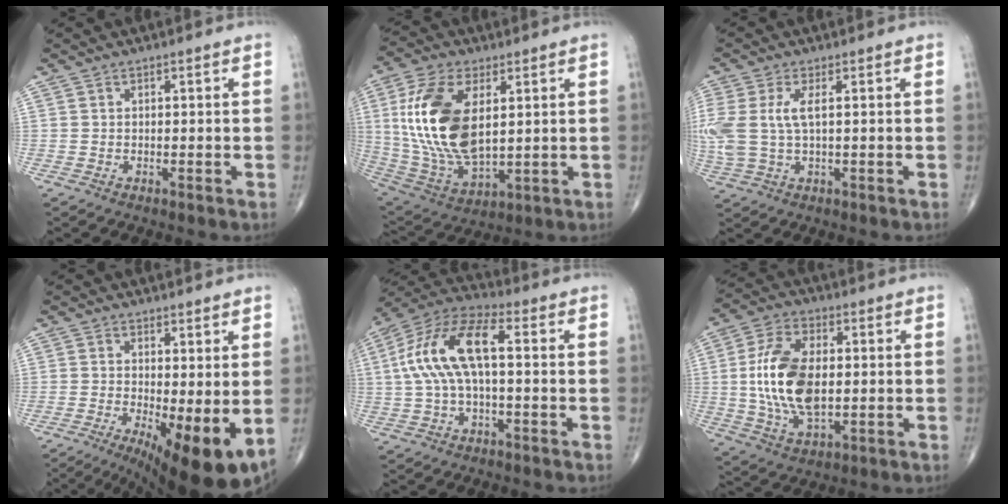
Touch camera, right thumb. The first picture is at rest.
{"total": 20.1, "force": [3.7, 10.4, 16.8], "torque": [-0.338, -0.021, 0.078]}
{"total": 9.0, "force": [1.3, 4.1, 8.0], "torque": [-0.216, 0.008, 0.034]}
{"total": 12.3, "force": [-2.6, 3.6, 11.4], "torque": [-0.174, -0.023, -0.027]}
{"total": 14.0, "force": [1.1, 5.8, 12.7], "torque": [-0.271, 0.044, 0.014]}
{"total": 15.4, "force": [0.3, 8.2, 13.0], "torque": [-0.255, 0.000, 0.008]}